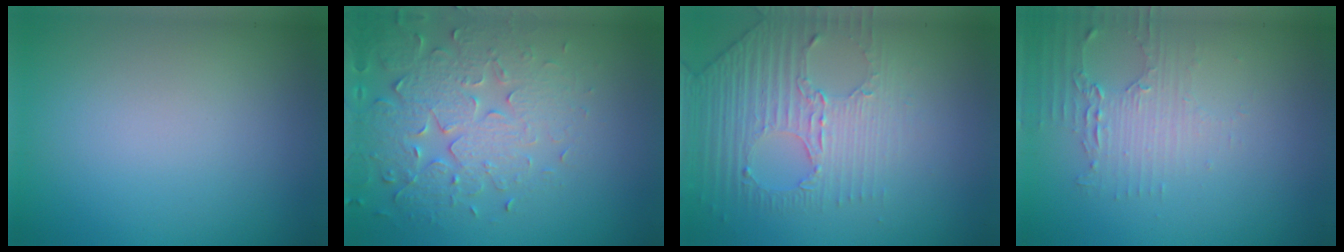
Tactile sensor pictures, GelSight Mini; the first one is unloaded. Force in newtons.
{"total": 4.6, "press": 4.5, "slide": 1.1}
{"total": 4.4, "press": 3.1, "slide": 3.1}
{"total": 2.2, "press": 2.1, "slide": 0.6}